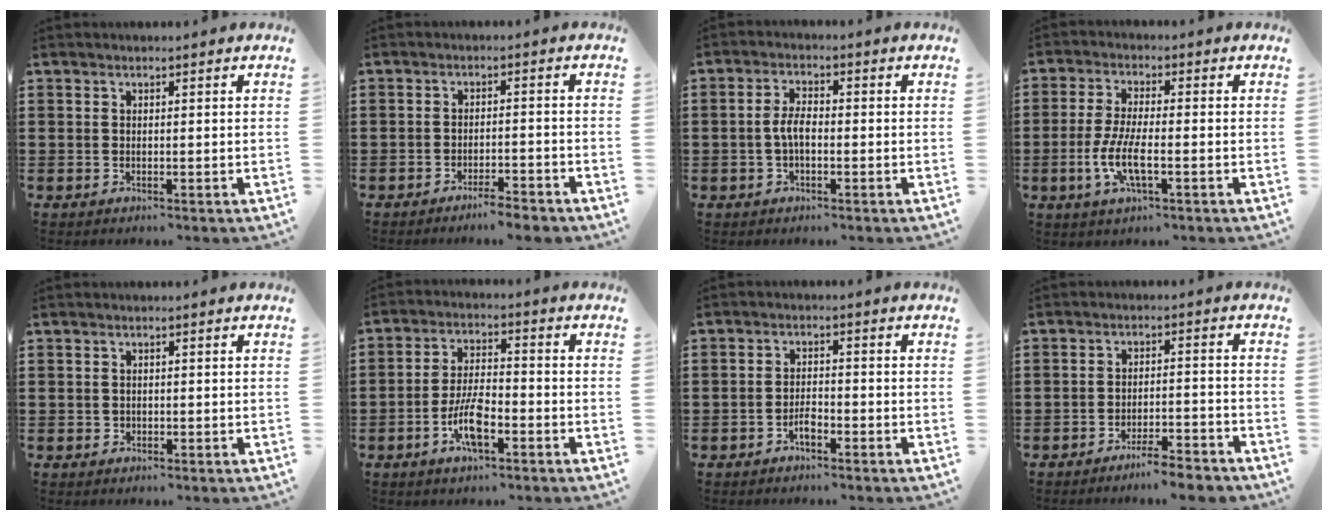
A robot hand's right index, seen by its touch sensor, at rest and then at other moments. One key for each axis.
{"total": 3.1, "fx": -2.9, "fy": 0.0, "fz": 1.0, "tx": -0.018, "ty": 0.001, "tz": -0.059}
{"total": 3.6, "fx": -0.7, "fy": 1.6, "fz": 3.2, "tx": -0.082, "ty": -0.002, "tz": -0.020}
{"total": 6.2, "fx": -2.1, "fy": 1.7, "fz": 5.6, "tx": -0.129, "ty": -0.010, "tz": -0.047}
{"total": 0.5, "fx": 0.0, "fy": 0.5, "fz": 0.1, "tx": -0.004, "ty": 0.003, "tz": -0.001}
{"total": 7.0, "fx": -3.1, "fy": 2.3, "fz": 5.9, "tx": -0.134, "ty": -0.005, "tz": -0.064}
{"total": 2.4, "fx": -1.7, "fy": 0.7, "fz": 1.5, "tx": -0.028, "ty": 0.005, "tz": -0.033}
{"total": 4.3, "fx": -4.1, "fy": -0.2, "fz": 1.4, "tx": -0.023, "ty": -0.003, "tz": -0.080}